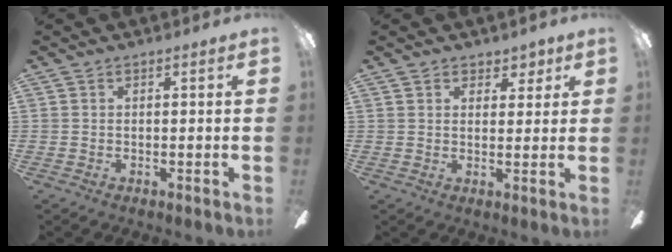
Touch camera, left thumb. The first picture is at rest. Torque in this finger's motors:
{"motor_torque": [-0.26, -0.22, 0.03, 0.09, -0.03]}